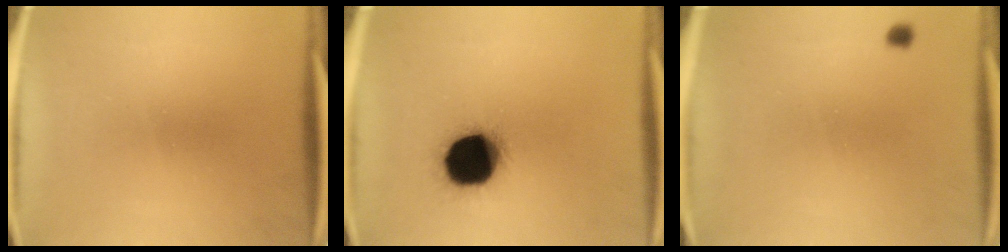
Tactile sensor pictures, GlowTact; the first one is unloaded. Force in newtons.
{"total": 19.4}
{"total": 1.0}